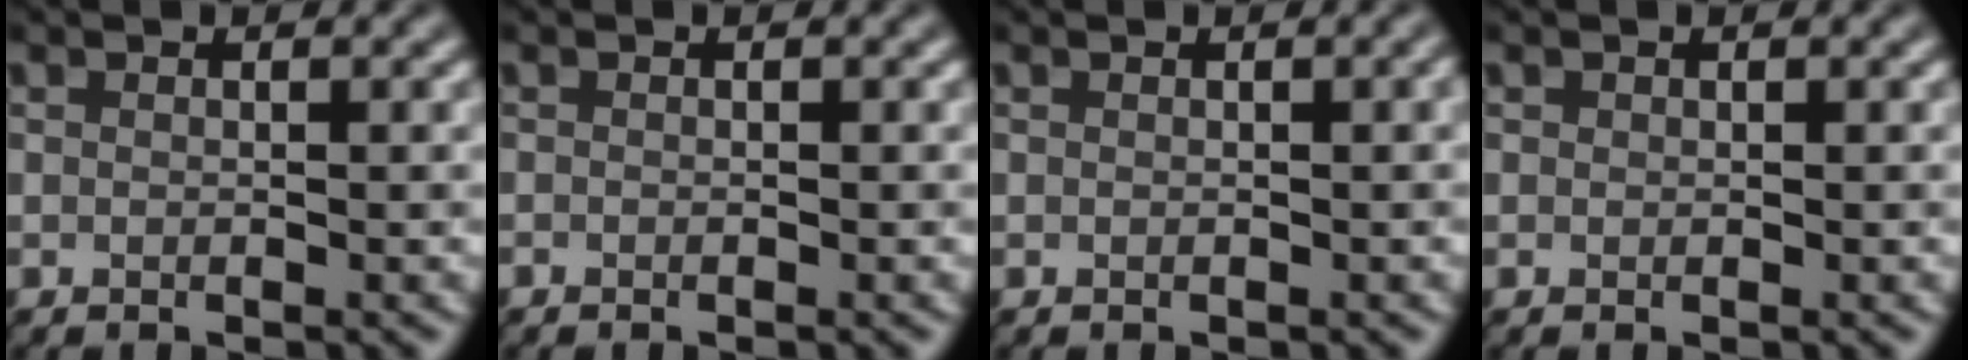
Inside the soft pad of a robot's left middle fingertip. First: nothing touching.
{"total": 0.0}
{"total": 0.9, "force": [0.1, 0.3, 0.9], "torque": [-0.006, 0.007, 0.001]}
{"total": 0.0}